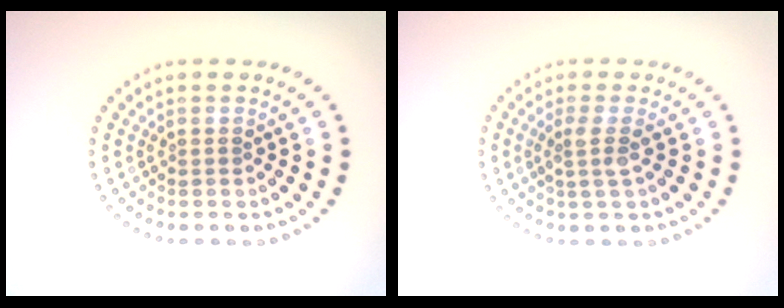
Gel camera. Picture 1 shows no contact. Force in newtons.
{"total": 1.7, "press": 1.2, "slide": 1.2}